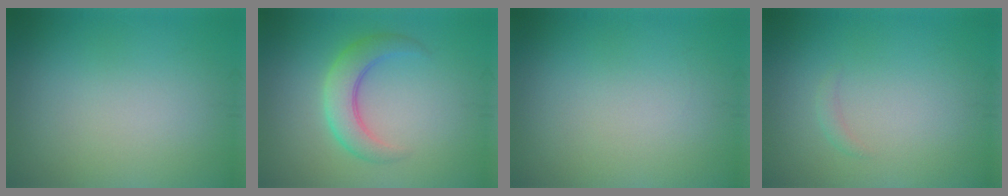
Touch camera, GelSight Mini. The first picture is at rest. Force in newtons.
{"total": 3.8, "press": 3.8, "slide": 0.2}
{"total": 0.0}
{"total": 0.7, "press": 0.7, "slide": 0.0}